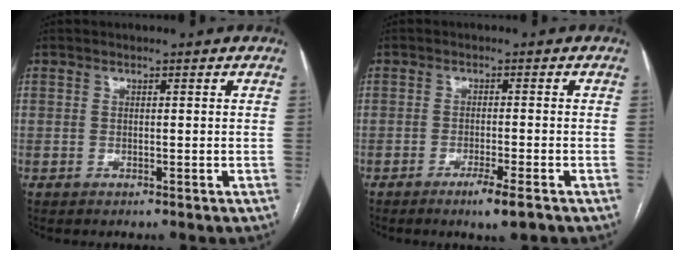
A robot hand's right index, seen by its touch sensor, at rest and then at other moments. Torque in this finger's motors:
{"motor_torque": [-0.31, 0.48, -0.37, -0.06]}